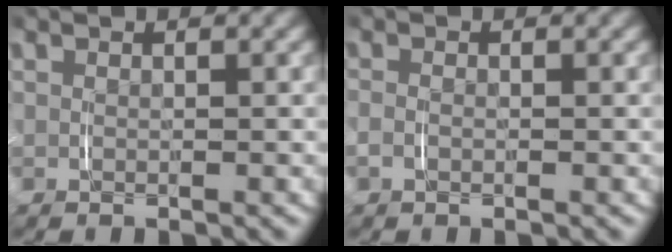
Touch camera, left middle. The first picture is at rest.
{"total": 0.6, "force": [-0.6, -0.1, 0.2], "torque": [-0.003, 0.002, -0.010]}